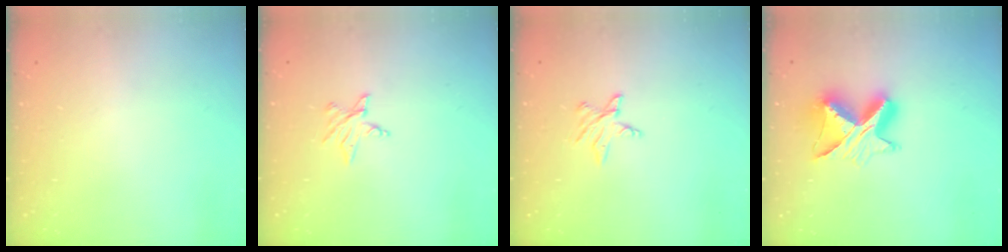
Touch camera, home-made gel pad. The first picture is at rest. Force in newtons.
{"total": 3.8, "press": 3.8, "slide": 0.4}
{"total": 4.4, "press": 4.4, "slide": 0.6}
{"total": 11.5, "press": 11.5, "slide": 1.0}